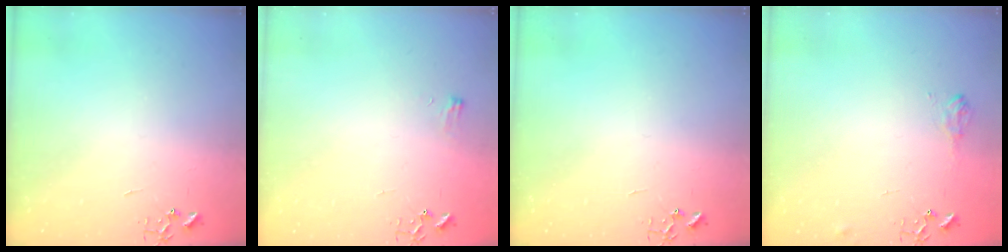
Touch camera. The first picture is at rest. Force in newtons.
{"total": 5.3, "press": 5.3, "slide": 0.8}
{"total": 0.0}
{"total": 6.3, "press": 6.3, "slide": 0.8}